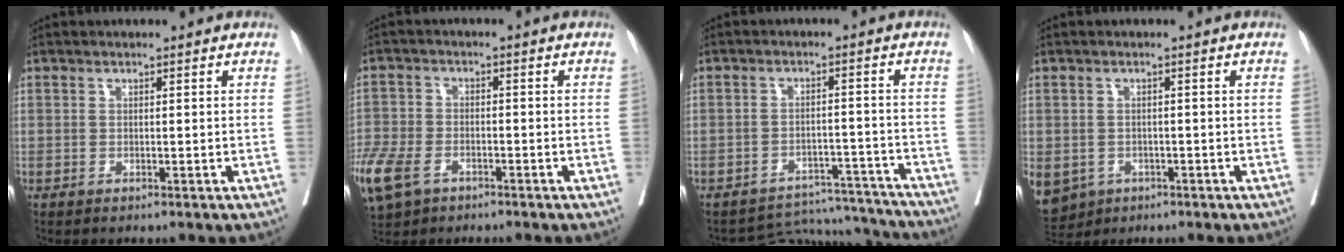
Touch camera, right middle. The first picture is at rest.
{"total": 16.8, "force": [-9.2, 10.7, 9.0], "torque": [-0.282, -0.023, -0.165]}
{"total": 9.7, "force": [-9.4, 1.6, -1.6], "torque": [0.029, 0.038, -0.121]}
{"total": 11.5, "force": [-5.2, 9.3, 4.2], "torque": [-0.128, -0.008, -0.066]}